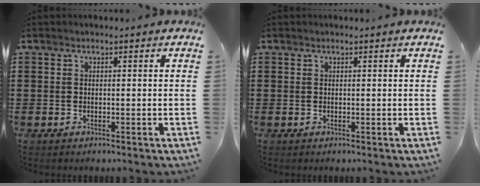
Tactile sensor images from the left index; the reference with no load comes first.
{"total": 0.0}